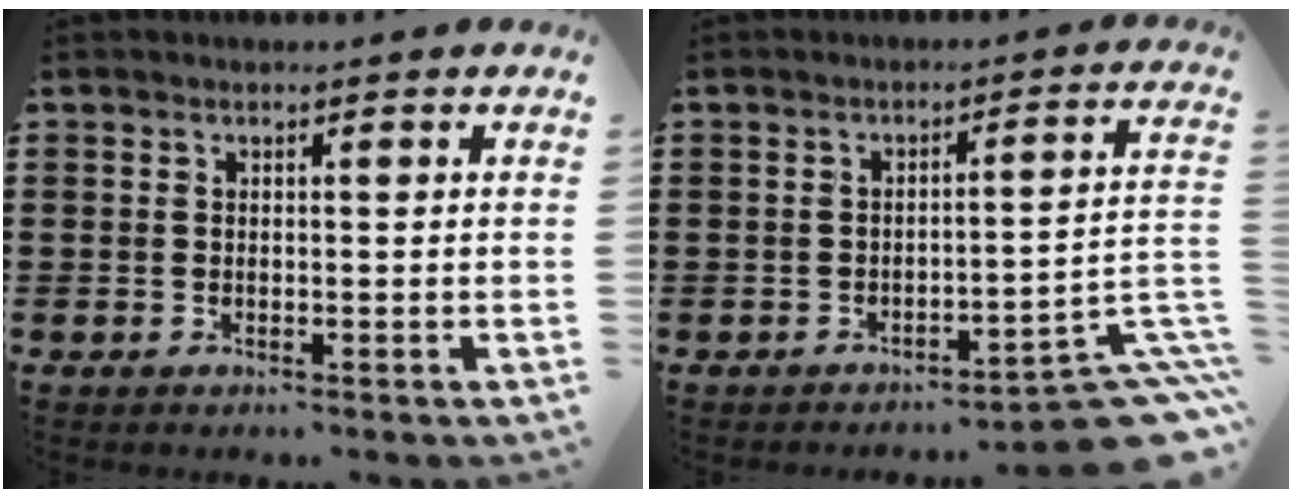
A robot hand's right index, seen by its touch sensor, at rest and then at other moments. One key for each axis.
{"total": 7.7, "fx": -5.9, "fy": 1.1, "fz": 4.8, "tx": -0.059, "ty": 0.002, "tz": -0.110}